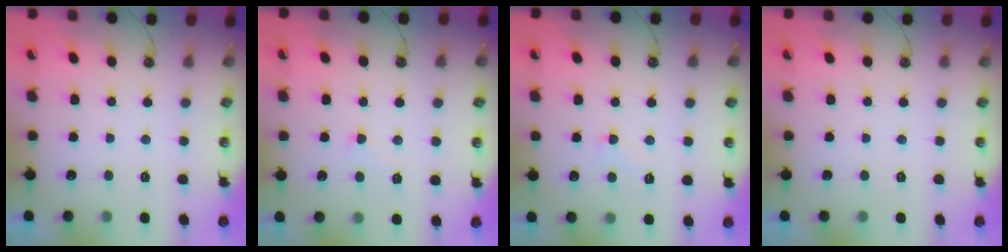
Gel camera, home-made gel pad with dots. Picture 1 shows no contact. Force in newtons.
{"total": 2.2, "press": 2.2, "slide": 0.4}
{"total": 2.7, "press": 2.5, "slide": 0.9}
{"total": 0.0}